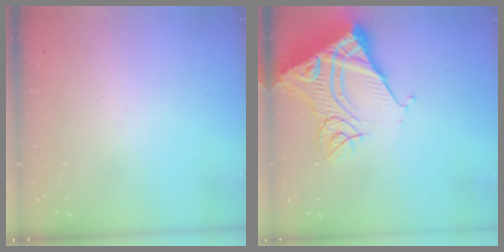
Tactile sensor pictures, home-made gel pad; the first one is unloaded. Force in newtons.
{"total": 17.3, "press": 17.2, "slide": 2.1}